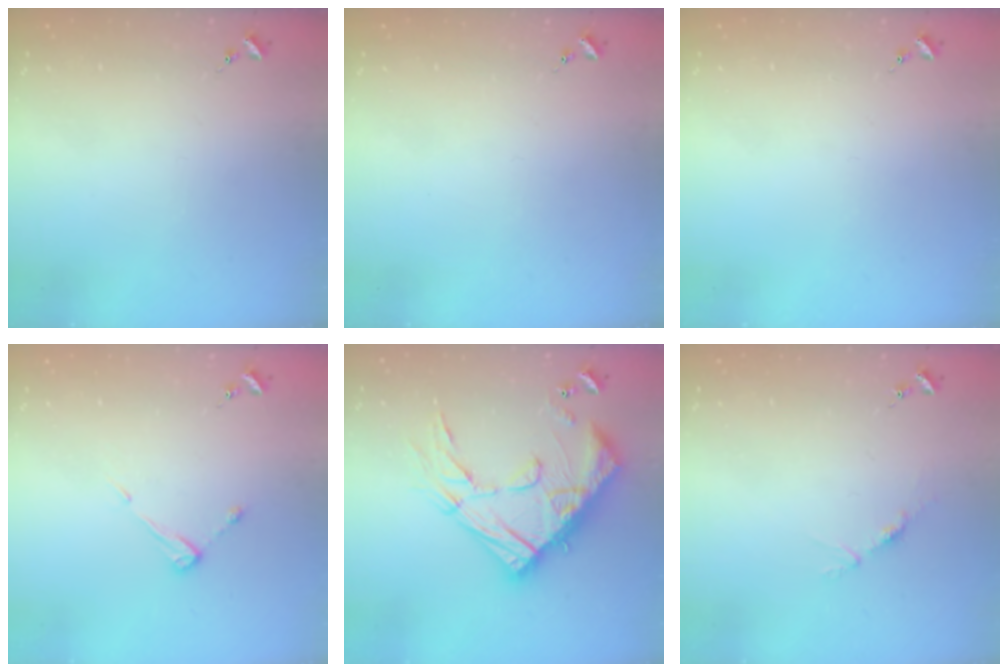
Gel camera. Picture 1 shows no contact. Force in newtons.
{"total": 0.0}
{"total": 0.0}
{"total": 4.7, "press": 4.7, "slide": 0.4}
{"total": 24.5, "press": 24.4, "slide": 2.2}
{"total": 4.0, "press": 3.9, "slide": 0.5}